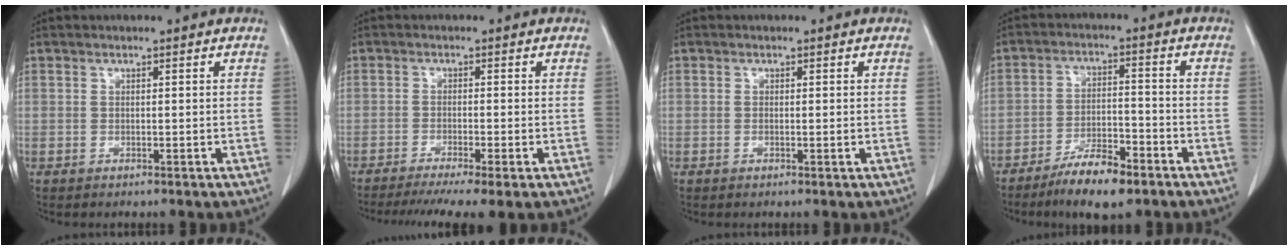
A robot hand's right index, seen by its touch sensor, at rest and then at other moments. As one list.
[{"total": 8.9, "force": [-6.7, 0.3, 5.9], "torque": [-0.081, -0.016, -0.105]}, {"total": 0.7, "force": [-0.1, 0.1, 0.7], "torque": [-0.013, -0.001, -0.002]}, {"total": 8.8, "force": [-6.2, 2.2, 5.8], "torque": [-0.102, -0.005, -0.106]}]